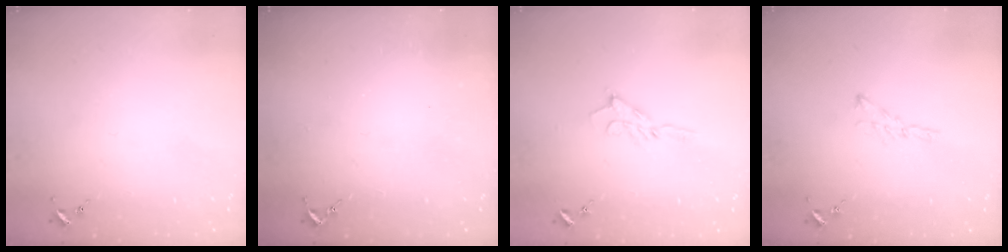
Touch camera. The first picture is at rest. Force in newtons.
{"total": 2.6, "press": 2.5, "slide": 0.3}
{"total": 6.5, "press": 6.5, "slide": 0.7}
{"total": 4.7, "press": 4.7, "slide": 0.1}